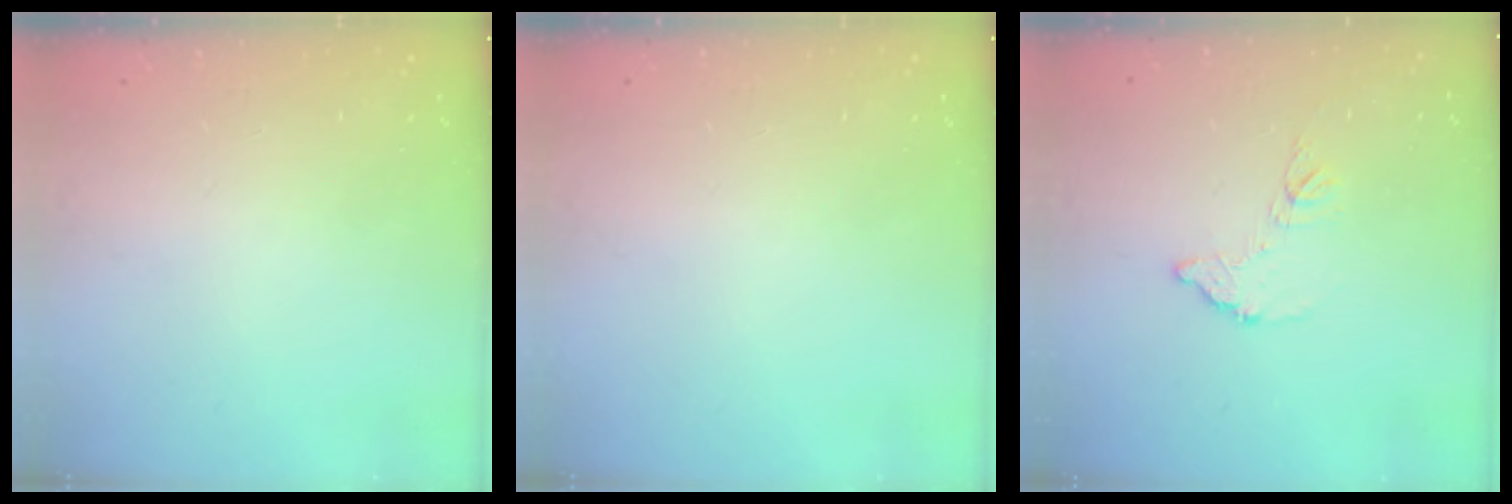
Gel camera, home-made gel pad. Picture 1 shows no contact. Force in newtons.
{"total": 0.0}
{"total": 7.4, "press": 7.4, "slide": 0.4}